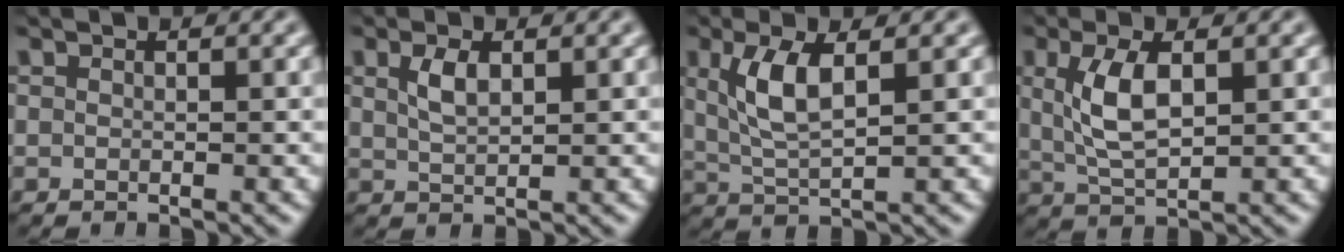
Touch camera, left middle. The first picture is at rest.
{"total": 2.2, "force": [0.8, 1.0, 1.7], "torque": [-0.039, 0.002, 0.018]}
{"total": 4.3, "force": [1.3, 1.5, 3.8], "torque": [-0.087, -0.001, 0.028]}
{"total": 4.5, "force": [1.0, 1.9, 3.9], "torque": [-0.087, 0.004, 0.021]}